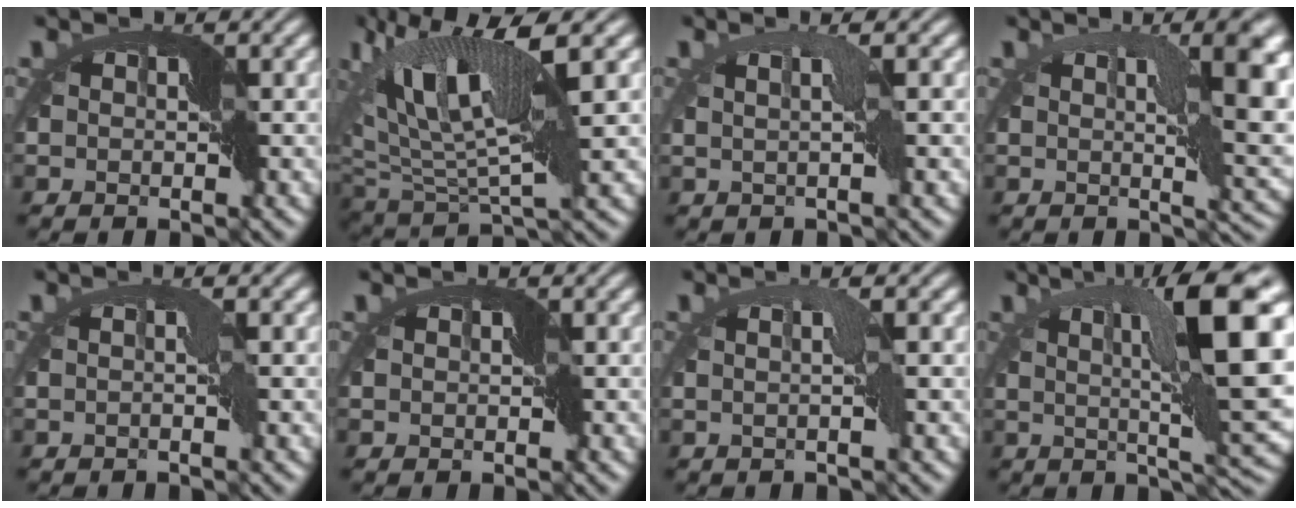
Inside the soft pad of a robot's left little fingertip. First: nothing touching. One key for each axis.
{"total": 8.1, "fx": 3.5, "fy": 2.5, "fz": 6.9, "tx": -0.145, "ty": 0.002, "tz": 0.059}
{"total": 1.4, "fx": 0.4, "fy": -1.0, "fz": 1.0, "tx": -0.029, "ty": 0.006, "tz": 0.002}
{"total": 8.0, "fx": 1.7, "fy": 2.4, "fz": 7.4, "tx": -0.100, "ty": 0.009, "tz": 0.021}
{"total": 1.0, "fx": -0.1, "fy": -1.0, "fz": 0.1, "tx": -0.009, "ty": 0.005, "tz": -0.009}
{"total": 0.0}
{"total": 1.3, "fx": 0.2, "fy": -1.0, "fz": 0.8, "tx": -0.024, "ty": 0.004, "tz": -0.003}
{"total": 10.3, "fx": 2.8, "fy": 1.1, "fz": 9.9, "tx": -0.141, "ty": 0.012, "tz": 0.040}